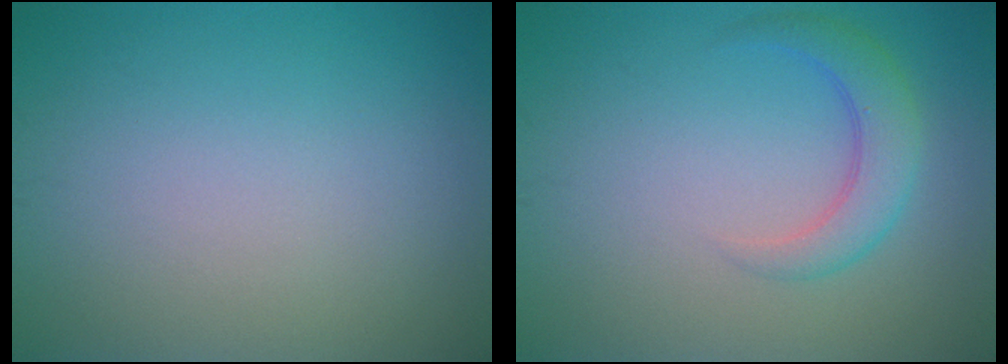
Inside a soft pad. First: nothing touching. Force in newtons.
{"total": 3.1, "press": 3.1, "slide": 0.1}